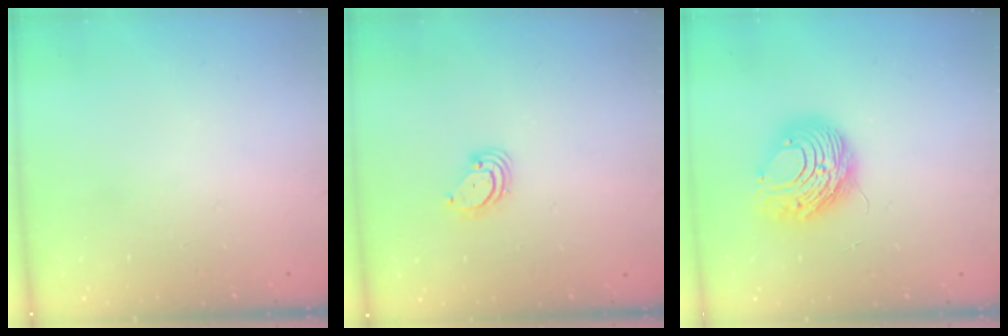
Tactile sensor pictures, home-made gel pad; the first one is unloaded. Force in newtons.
{"total": 4.1, "press": 4.0, "slide": 0.3}
{"total": 9.7, "press": 9.7, "slide": 1.2}